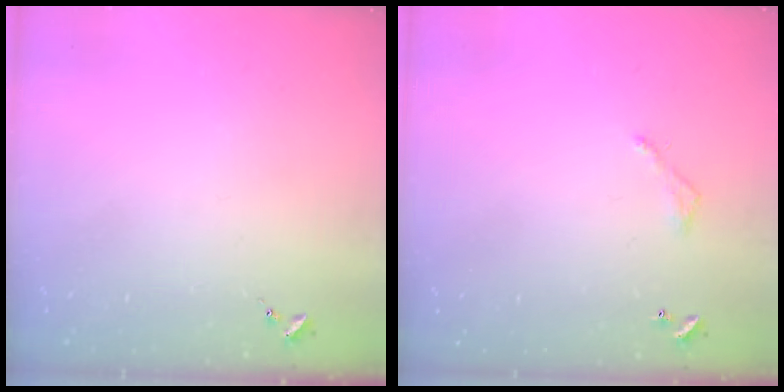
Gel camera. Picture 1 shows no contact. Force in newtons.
{"total": 3.2, "press": 3.2, "slide": 0.2}